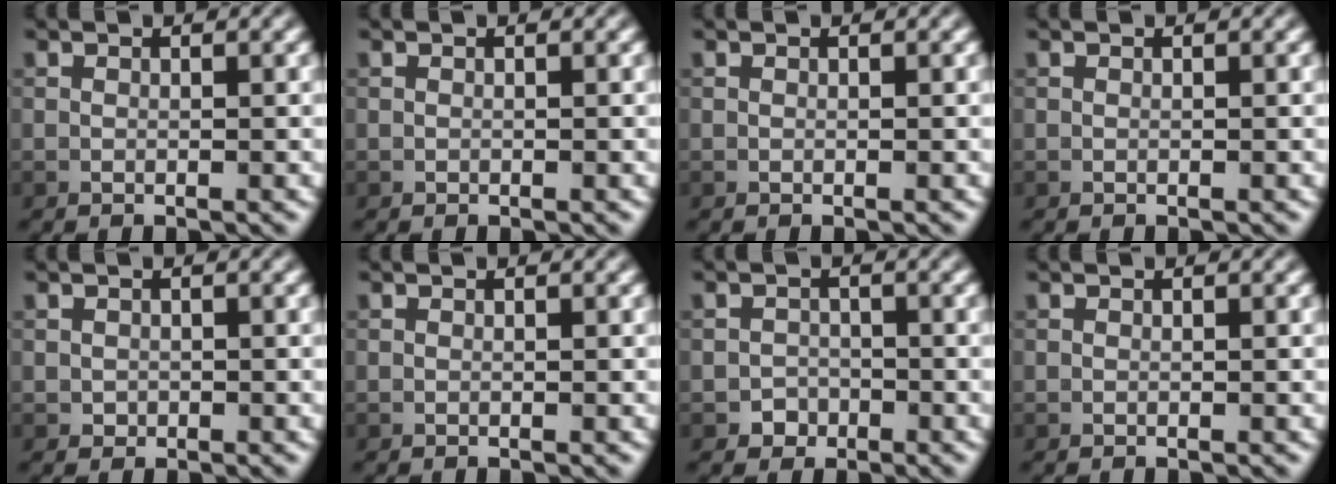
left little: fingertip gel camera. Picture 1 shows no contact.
{"total": 0.0}
{"total": 0.0}
{"total": 0.0}
{"total": 0.7, "force": [-0.1, 0.7, 0.2], "torque": [-0.004, -0.004, -0.003]}
{"total": 0.0}
{"total": 1.8, "force": [-1.0, 1.4, 0.3], "torque": [0.003, -0.001, -0.021]}
{"total": 0.0}